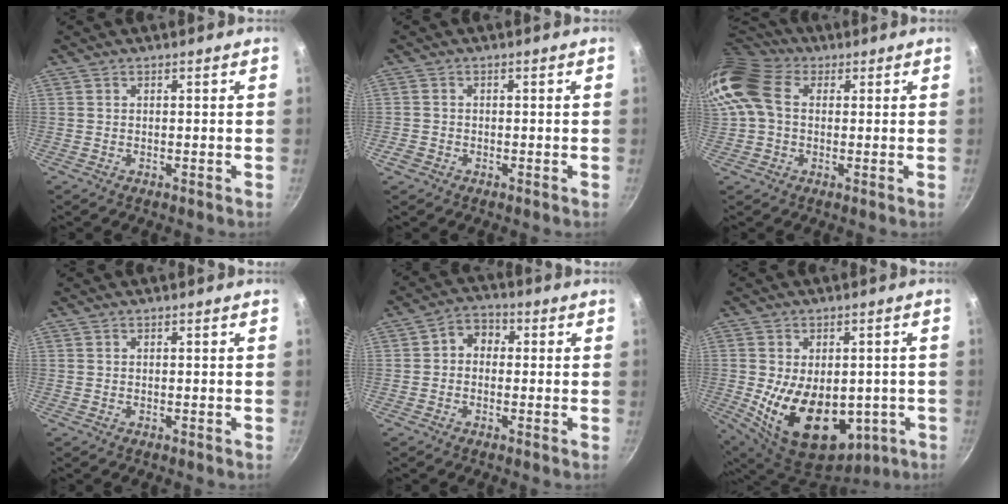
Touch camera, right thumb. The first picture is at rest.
{"total": 2.1, "force": [-1.1, 1.6, 0.7], "torque": [-0.013, 0.005, -0.020]}
{"total": 12.3, "force": [2.2, 9.1, 8.1], "torque": [-0.153, 0.018, 0.026]}
{"total": 0.0}
{"total": 4.8, "force": [0.2, 4.0, 2.8], "torque": [-0.022, 0.010, -0.012]}
{"total": 18.7, "force": [-3.0, 12.1, 14.0], "torque": [-0.211, -0.015, -0.019]}